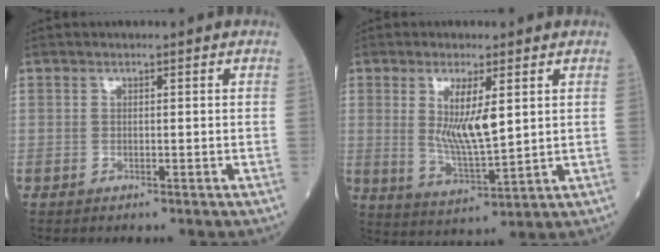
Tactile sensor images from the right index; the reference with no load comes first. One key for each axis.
{"total": 7.7, "fx": 2.0, "fy": 1.4, "fz": 7.3, "tx": -0.138, "ty": -0.013, "tz": 0.041}